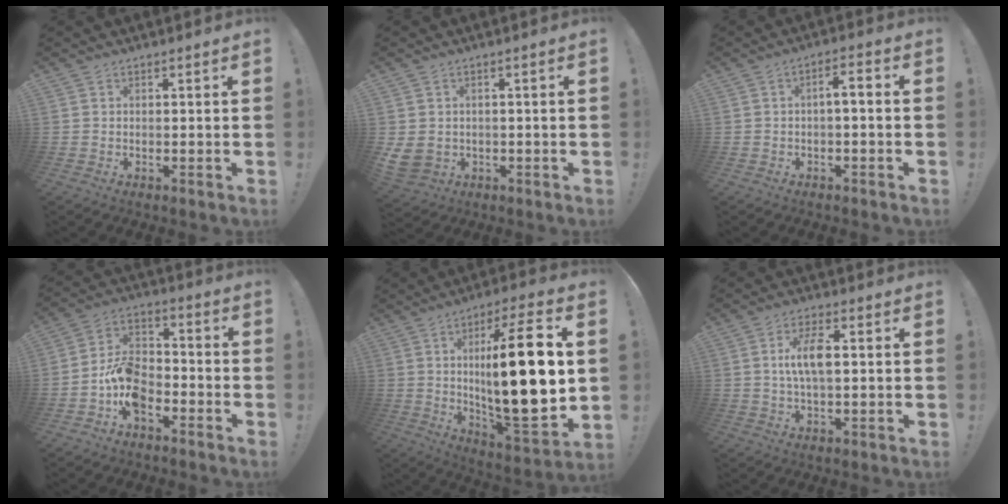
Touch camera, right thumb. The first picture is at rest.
{"total": 4.5, "force": [0.3, 3.9, 2.1], "torque": [-0.046, -0.011, 0.006]}
{"total": 3.8, "force": [-1.5, 1.0, 3.3], "torque": [-0.057, 0.010, -0.030]}
{"total": 11.3, "force": [-6.2, 7.1, 6.3], "torque": [-0.123, 0.037, -0.111]}
{"total": 24.7, "force": [2.6, 6.6, 23.6], "torque": [-0.390, -0.021, 0.033]}
{"total": 8.2, "force": [1.0, 3.3, 7.5], "torque": [-0.136, 0.005, 0.012]}